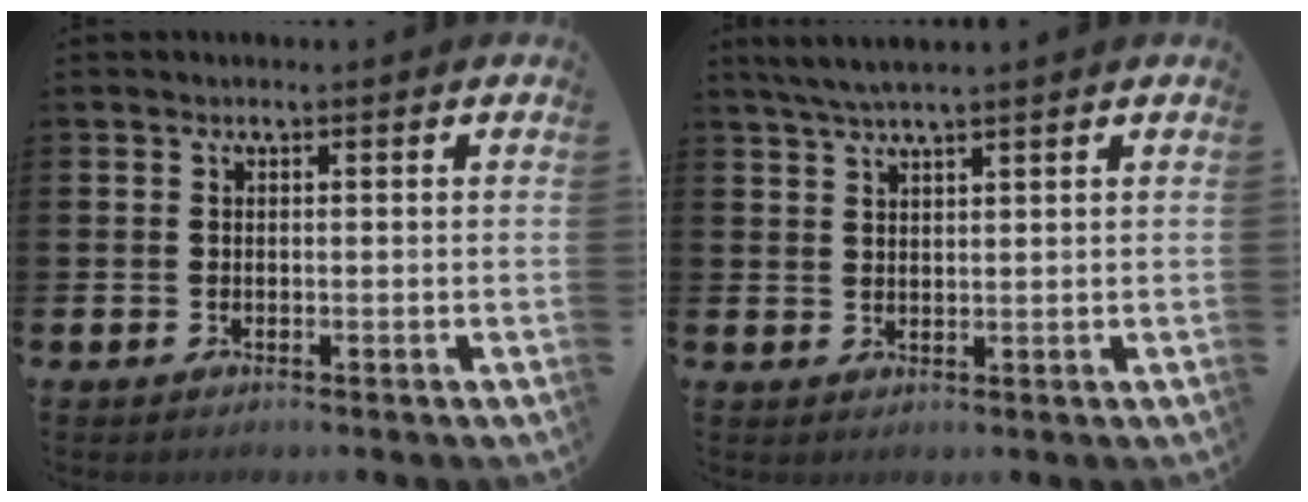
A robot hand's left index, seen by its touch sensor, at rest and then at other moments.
{"total": 3.6, "force": [3.2, 0.1, 1.7], "torque": [-0.048, 0.000, 0.060]}